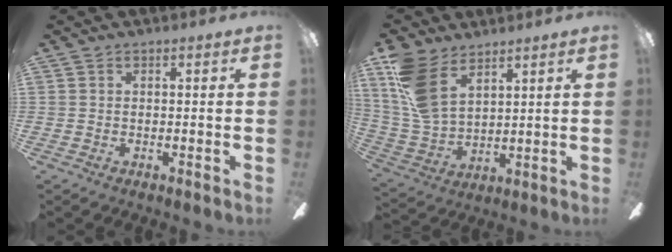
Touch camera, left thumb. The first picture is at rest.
{"total": 13.9, "force": [8.1, 7.4, 8.5], "torque": [-0.207, -0.028, 0.156]}